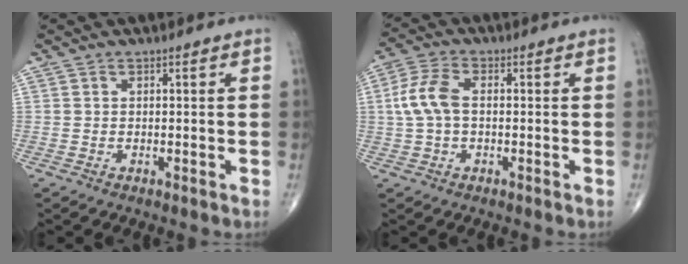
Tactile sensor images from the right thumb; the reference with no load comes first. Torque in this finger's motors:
{"motor_torque": [-0.29, 0.74, 0.82, 0.06, 0.09]}